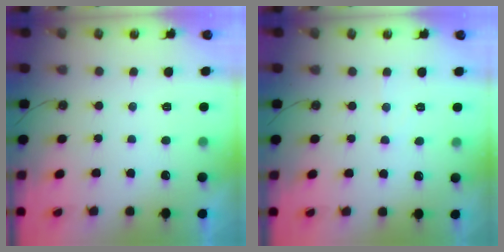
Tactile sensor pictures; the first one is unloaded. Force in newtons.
{"total": 3.9, "press": 3.9, "slide": 0.6}